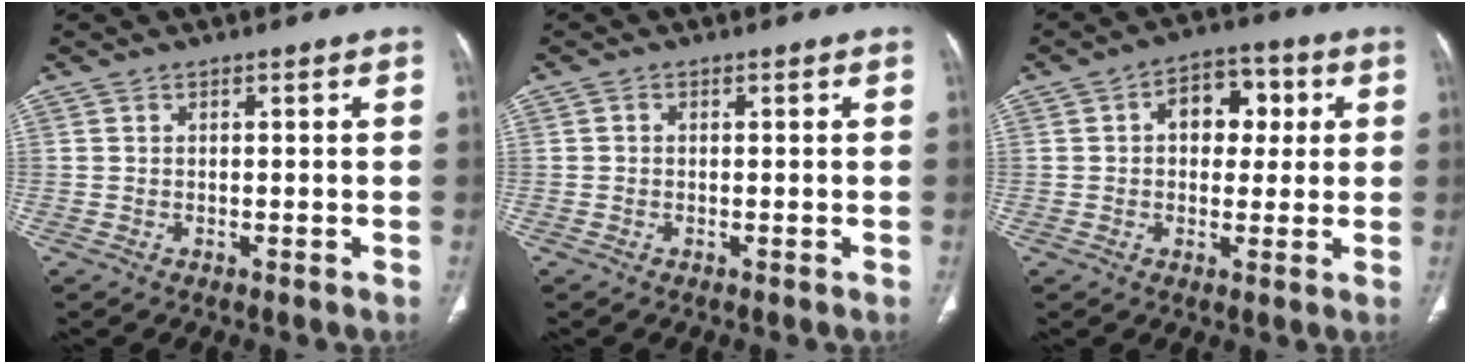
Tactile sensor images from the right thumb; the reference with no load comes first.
{"total": 0.6, "force": [0.0, 0.5, 0.3], "torque": [-0.002, 0.001, -0.002]}
{"total": 9.3, "force": [2.0, 6.4, 6.5], "torque": [-0.056, 0.014, 0.024]}